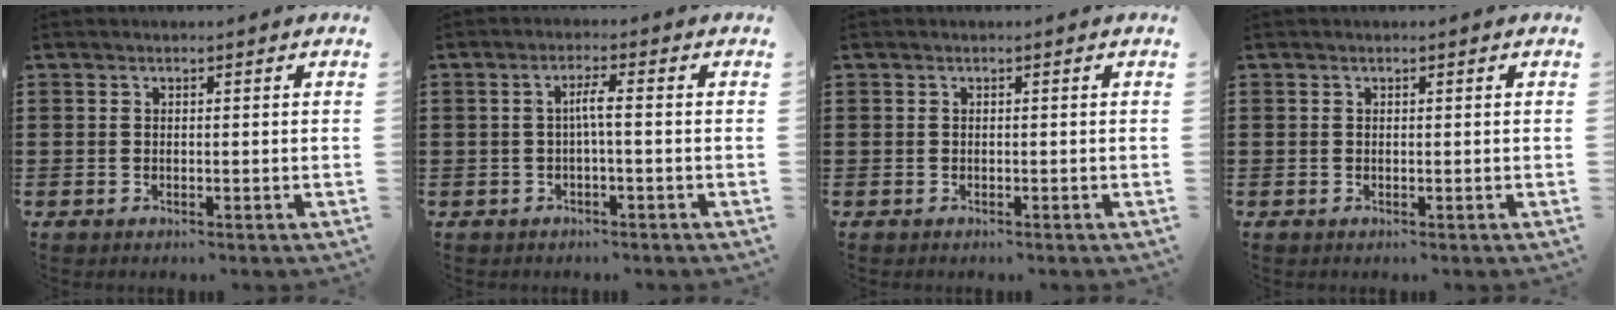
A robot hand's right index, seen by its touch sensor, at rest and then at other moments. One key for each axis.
{"total": 2.6, "fx": -0.5, "fy": -0.1, "fz": 2.5, "tx": -0.048, "ty": -0.002, "tz": -0.013}
{"total": 0.0}
{"total": 0.0}